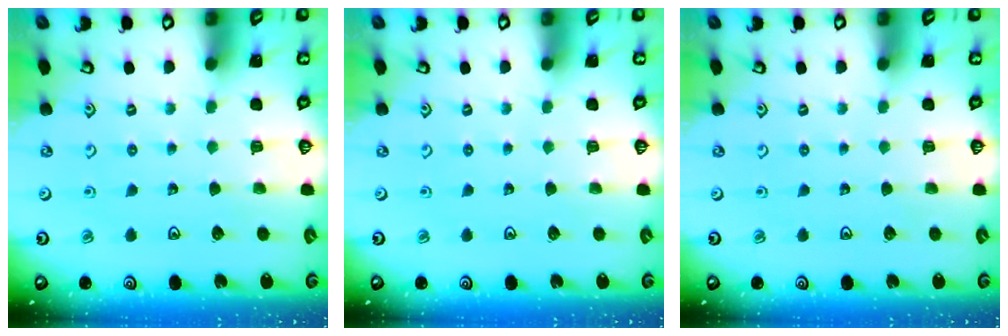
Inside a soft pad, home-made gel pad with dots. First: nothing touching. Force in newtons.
{"total": 0.0}
{"total": 0.0}